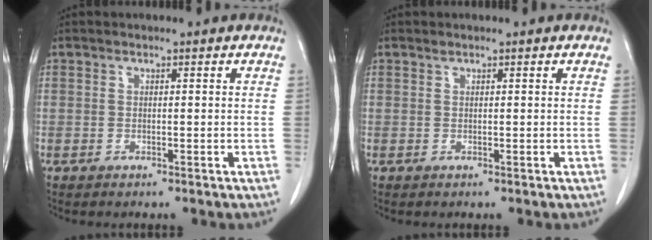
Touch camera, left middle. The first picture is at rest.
{"total": 0.0}